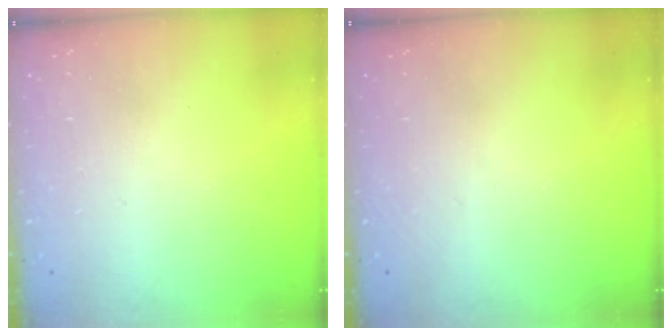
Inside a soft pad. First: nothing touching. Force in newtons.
{"total": 0.0}